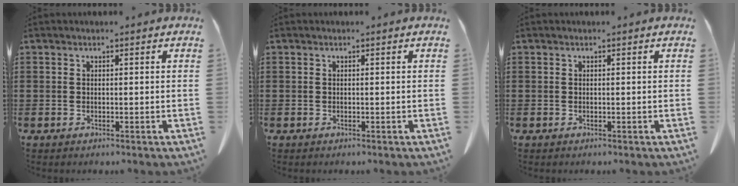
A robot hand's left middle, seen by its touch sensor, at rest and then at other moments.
{"total": 0.0}
{"total": 0.0}